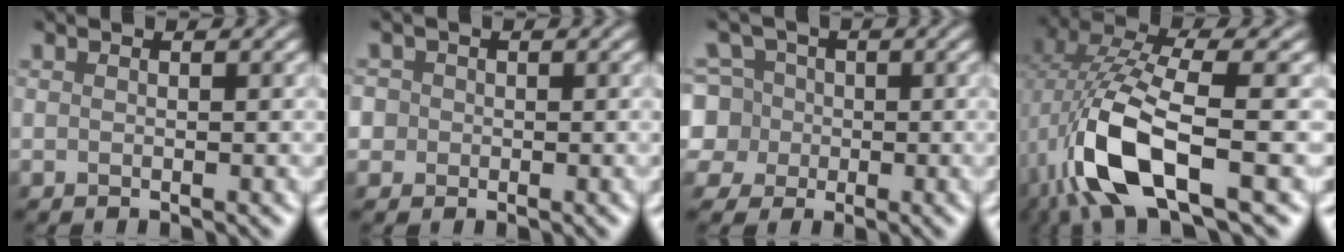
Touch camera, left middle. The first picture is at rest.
{"total": 2.7, "force": [-0.2, 2.7, 0.6], "torque": [0.004, 0.027, -0.037]}
{"total": 7.5, "force": [-1.3, 7.2, 1.7], "torque": [-0.052, 0.014, -0.055]}
{"total": 9.5, "force": [-2.6, 3.0, 8.6], "torque": [-0.194, 0.000, -0.057]}